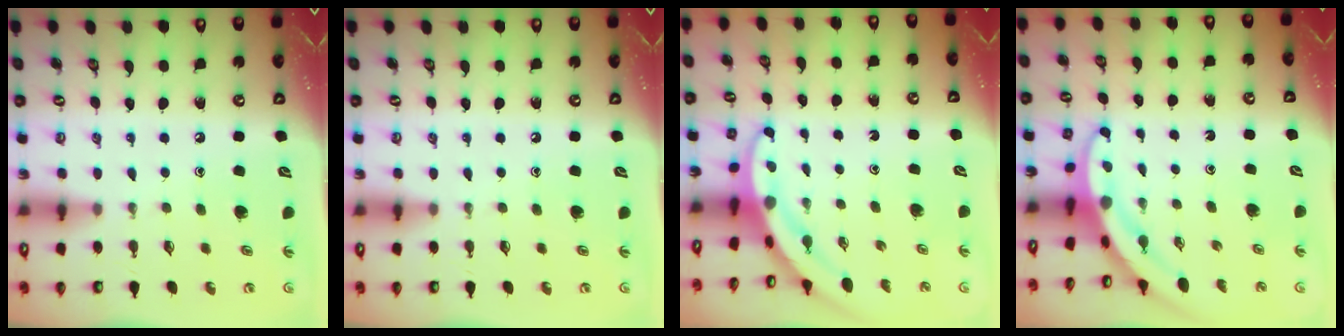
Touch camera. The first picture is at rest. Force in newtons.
{"total": 0.0}
{"total": 3.3, "press": 3.3, "slide": 0.2}
{"total": 3.3, "press": 3.3, "slide": 0.2}